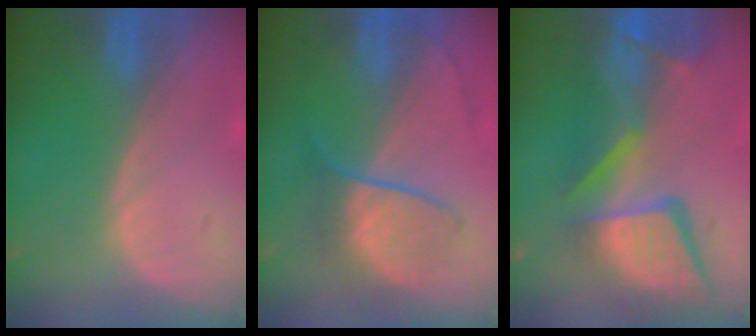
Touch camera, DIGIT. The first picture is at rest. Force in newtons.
{"total": 6.3, "press": 6.3, "slide": 0.7}
{"total": 14.0, "press": 11.3, "slide": 8.2}